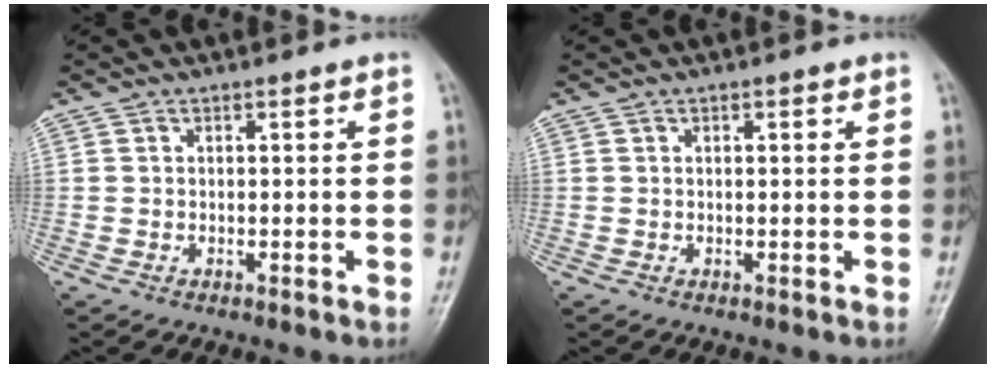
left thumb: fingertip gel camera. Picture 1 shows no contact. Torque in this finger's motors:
{"motor_torque": [0.07, 0.12, -0.32, -0.24, -0.01]}